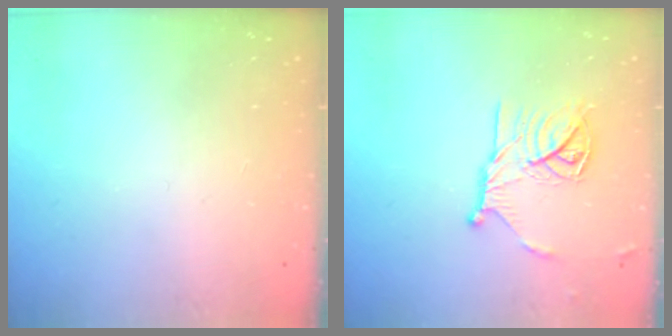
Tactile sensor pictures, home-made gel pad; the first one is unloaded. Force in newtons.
{"total": 14.3, "press": 14.2, "slide": 0.5}